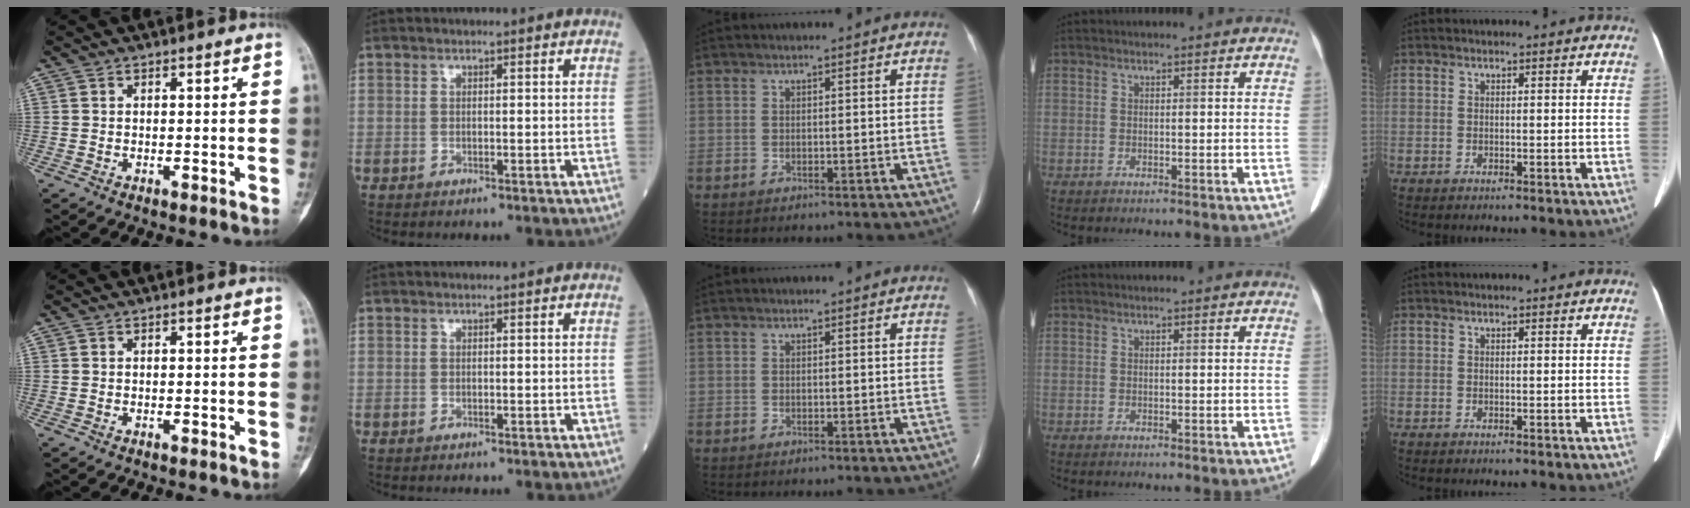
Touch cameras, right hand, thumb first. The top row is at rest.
{}